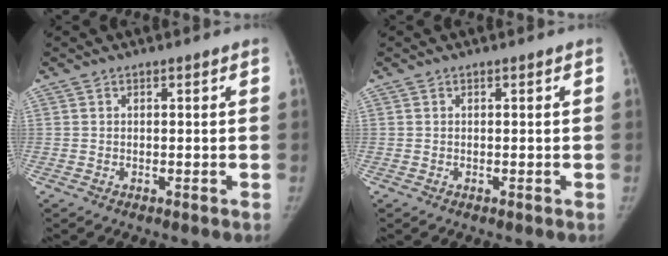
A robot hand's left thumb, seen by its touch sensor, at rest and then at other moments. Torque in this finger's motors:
{"motor_torque": [0.04, -0.04, 0.05, -0.05, 0.00]}